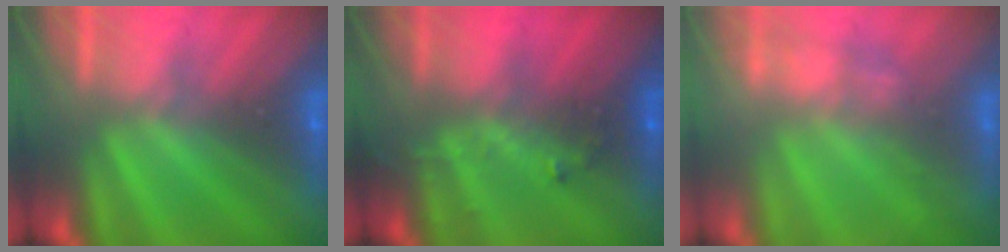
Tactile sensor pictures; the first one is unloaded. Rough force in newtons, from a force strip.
{"total": 3.0}
{"total": 2.7}